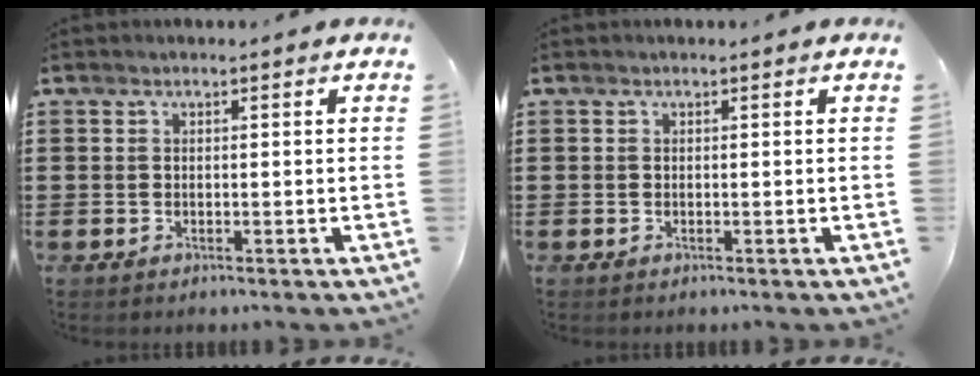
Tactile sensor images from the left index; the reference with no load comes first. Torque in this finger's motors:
{"motor_torque": [-0.02, 0.01, 0.00, -0.01]}